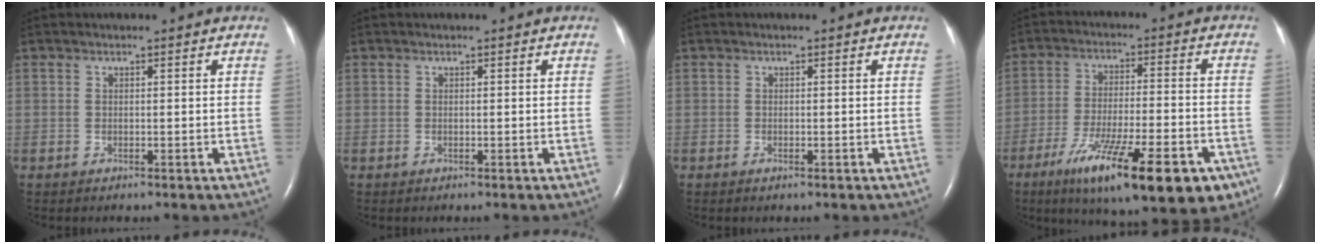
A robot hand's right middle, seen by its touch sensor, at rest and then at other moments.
{"total": 0.0}
{"total": 0.6, "force": [-0.3, 0.2, 0.5], "torque": [-0.009, -0.001, -0.003]}
{"total": 20.1, "force": [-11.7, 4.3, 15.8], "torque": [-0.210, -0.030, -0.181]}